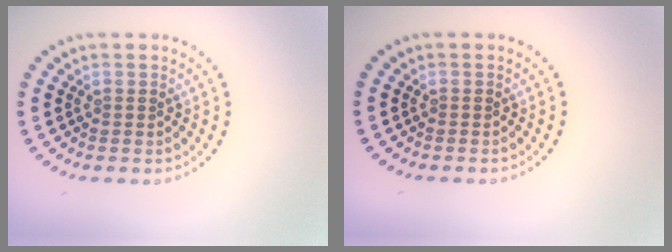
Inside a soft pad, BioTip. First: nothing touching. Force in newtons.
{"total": 0.0}